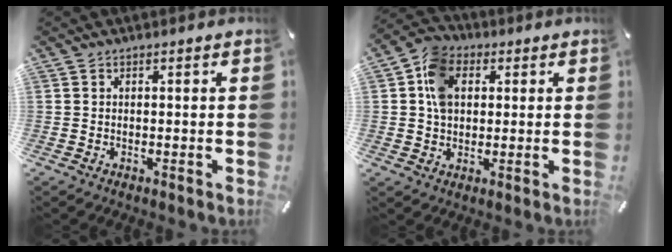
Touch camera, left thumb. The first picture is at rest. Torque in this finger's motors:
{"motor_torque": [0.70, 0.96, 0.70, -0.60, 0.04]}